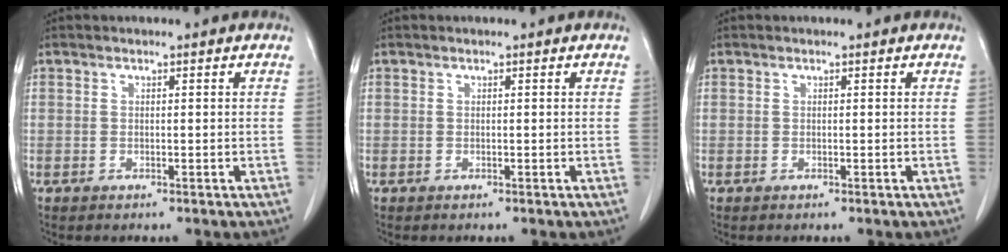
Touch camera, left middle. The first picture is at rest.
{"total": 0.0}
{"total": 0.0}